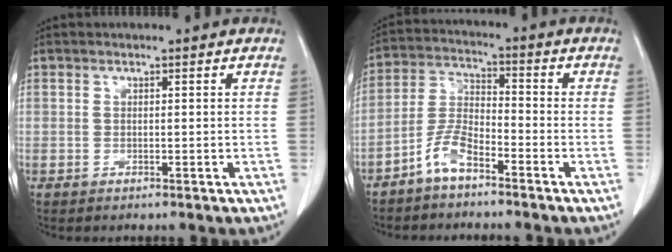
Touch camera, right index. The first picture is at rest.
{"total": 6.1, "force": [-4.3, 1.8, 4.0], "torque": [-0.096, 0.005, -0.091]}